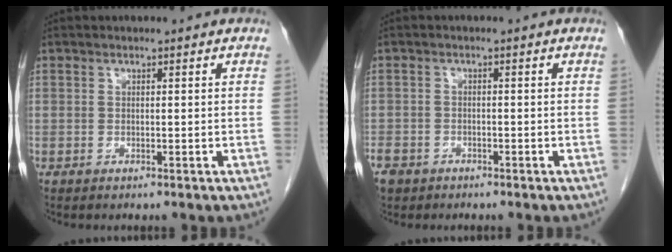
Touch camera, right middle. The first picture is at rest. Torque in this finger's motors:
{"motor_torque": [0.47, -0.43, 0.10, 0.04]}